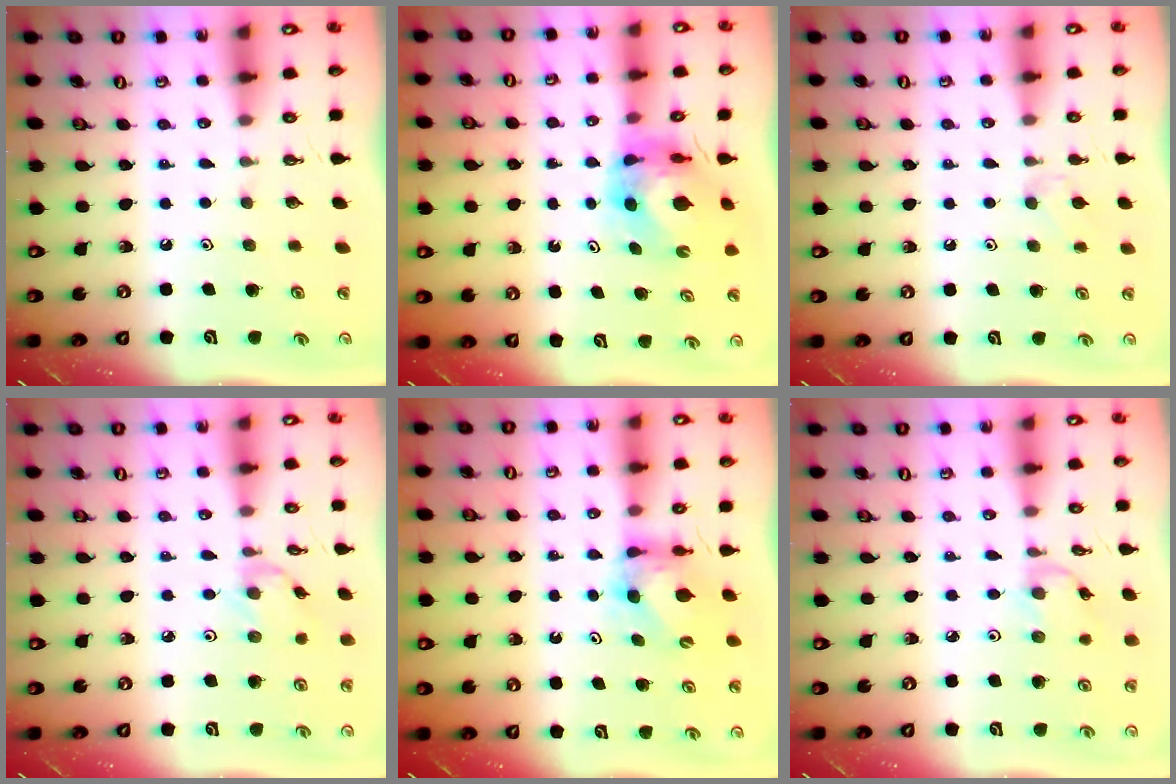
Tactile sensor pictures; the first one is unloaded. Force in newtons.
{"total": 6.2, "press": 6.2, "slide": 0.5}
{"total": 4.1, "press": 4.0, "slide": 0.8}
{"total": 0.9, "press": 0.8, "slide": 0.3}
{"total": 6.3, "press": 6.2, "slide": 0.6}
{"total": 2.6, "press": 2.6, "slide": 0.3}